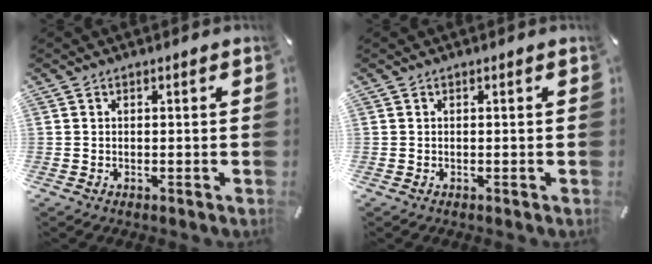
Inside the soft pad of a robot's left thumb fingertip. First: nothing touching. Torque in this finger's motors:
{"motor_torque": [-0.02, -0.02, 0.00, 0.02, 0.00]}